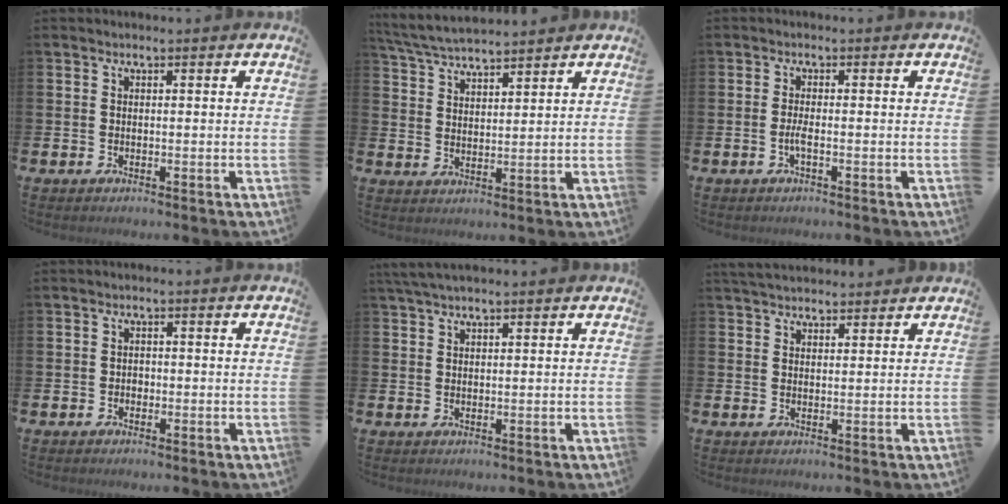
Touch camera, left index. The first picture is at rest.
{"total": 5.2, "force": [5.1, 0.6, 1.0], "torque": [-0.039, -0.023, 0.092]}
{"total": 1.4, "force": [-0.5, 0.2, 1.3], "torque": [-0.027, 0.000, -0.010]}
{"total": 0.9, "force": [-0.3, 0.8, 0.2], "torque": [0.001, 0.002, -0.010]}
{"total": 3.0, "force": [2.5, 0.6, 1.5], "torque": [-0.029, 0.000, 0.046]}
{"total": 3.4, "force": [3.3, 0.7, 0.5], "torque": [-0.011, -0.013, 0.061]}